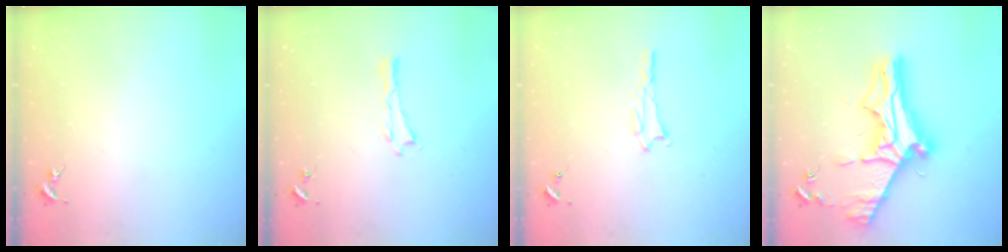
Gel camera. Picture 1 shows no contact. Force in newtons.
{"total": 0.0}
{"total": 1.0, "press": 1.0, "slide": 0.1}
{"total": 13.3, "press": 13.2, "slide": 1.4}